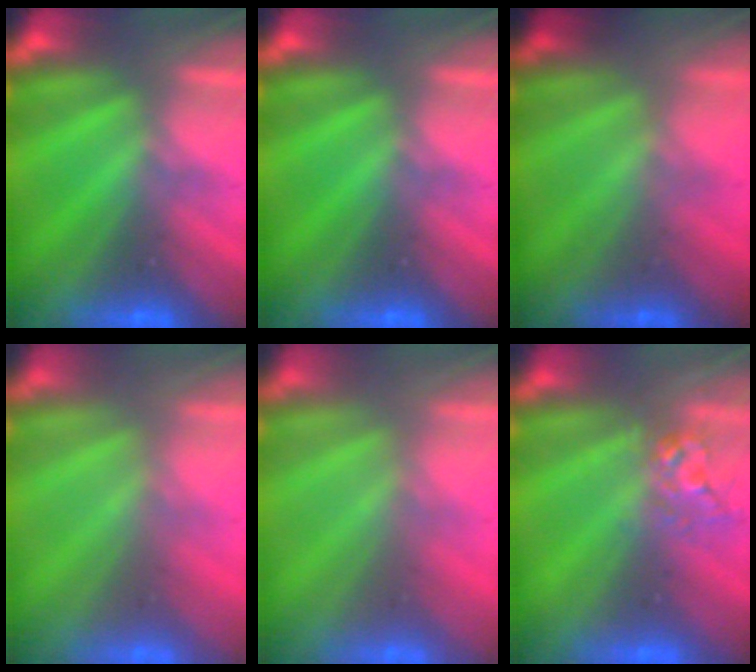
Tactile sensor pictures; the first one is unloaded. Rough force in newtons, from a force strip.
{"total": 0.0}
{"total": 1.7}
{"total": 6.4}
{"total": 6.4}
{"total": 2.6}